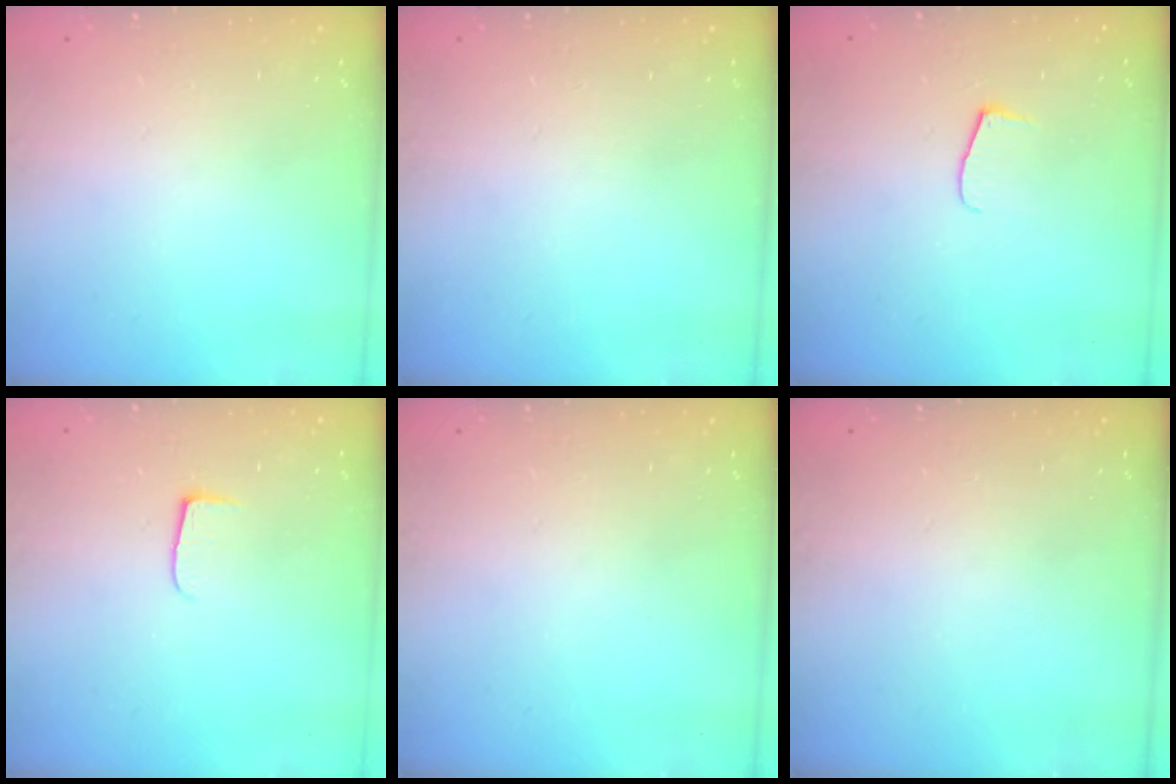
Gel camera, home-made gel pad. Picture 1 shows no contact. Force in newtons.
{"total": 0.0}
{"total": 6.3, "press": 6.2, "slide": 0.8}
{"total": 5.6, "press": 5.5, "slide": 0.7}
{"total": 0.0}
{"total": 0.0}